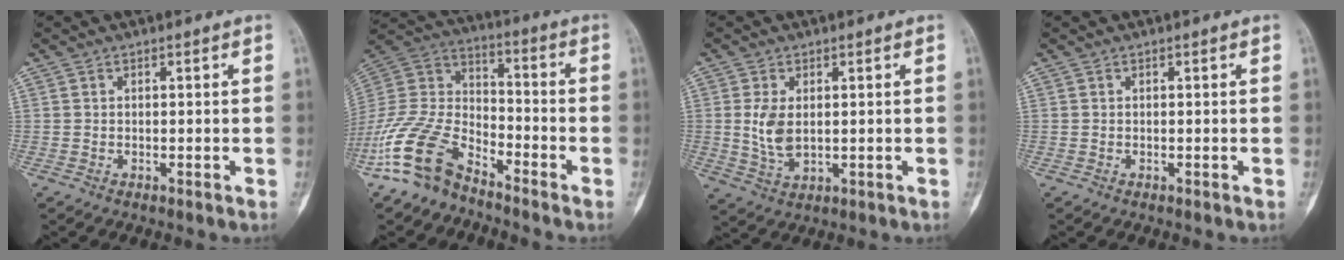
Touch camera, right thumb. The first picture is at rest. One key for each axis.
{"total": 14.8, "fx": -10.3, "fy": 7.6, "fz": 7.3, "tx": -0.143, "ty": 0.076, "tz": -0.209}
{"total": 5.7, "fx": 0.5, "fy": 3.2, "fz": 4.6, "tx": -0.094, "ty": -0.007, "tz": 0.020}
{"total": 0.0}